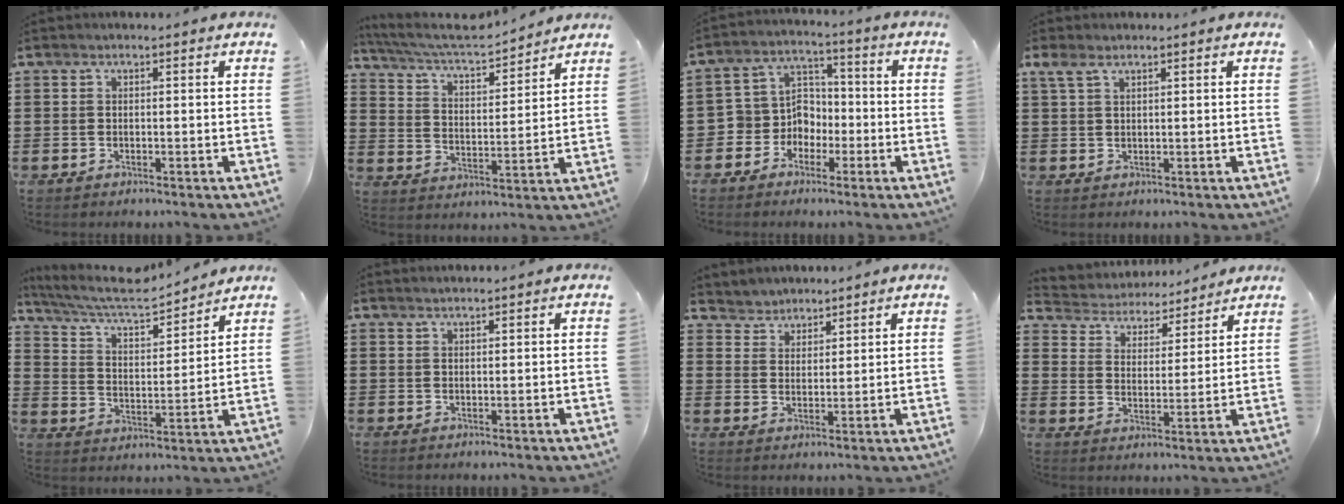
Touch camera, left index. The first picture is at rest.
{"total": 5.8, "force": [5.2, 0.7, 2.4], "torque": [-0.070, -0.033, 0.085]}
{"total": 5.8, "force": [-2.2, 5.3, 0.7], "torque": [-0.050, -0.001, -0.049]}
{"total": 2.4, "force": [1.3, 1.1, 1.7], "torque": [-0.039, 0.005, 0.023]}
{"total": 7.4, "force": [6.5, 1.2, 3.2], "torque": [-0.089, -0.036, 0.111]}
{"total": 0.7, "force": [0.7, -0.2, 0.1], "torque": [-0.003, -0.003, 0.014]}
{"total": 3.2, "force": [2.9, 1.2, -0.7], "torque": [-0.001, -0.006, 0.053]}
{"total": 4.2, "force": [4.2, 0.6, 0.1], "torque": [-0.029, -0.032, 0.067]}